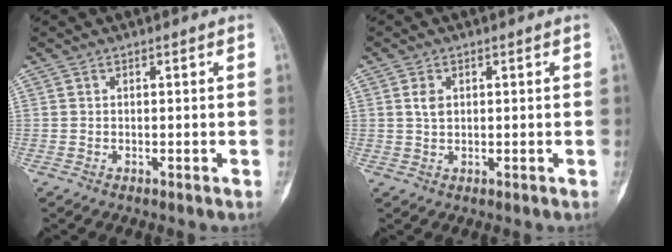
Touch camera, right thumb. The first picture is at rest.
{"total": 2.2, "force": [0.7, 1.5, 1.5], "torque": [-0.025, -0.001, 0.014]}